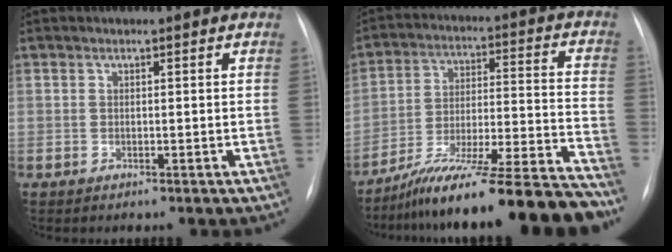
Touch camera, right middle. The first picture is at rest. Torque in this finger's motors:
{"motor_torque": [1.09, -1.04, 0.39, 0.21]}